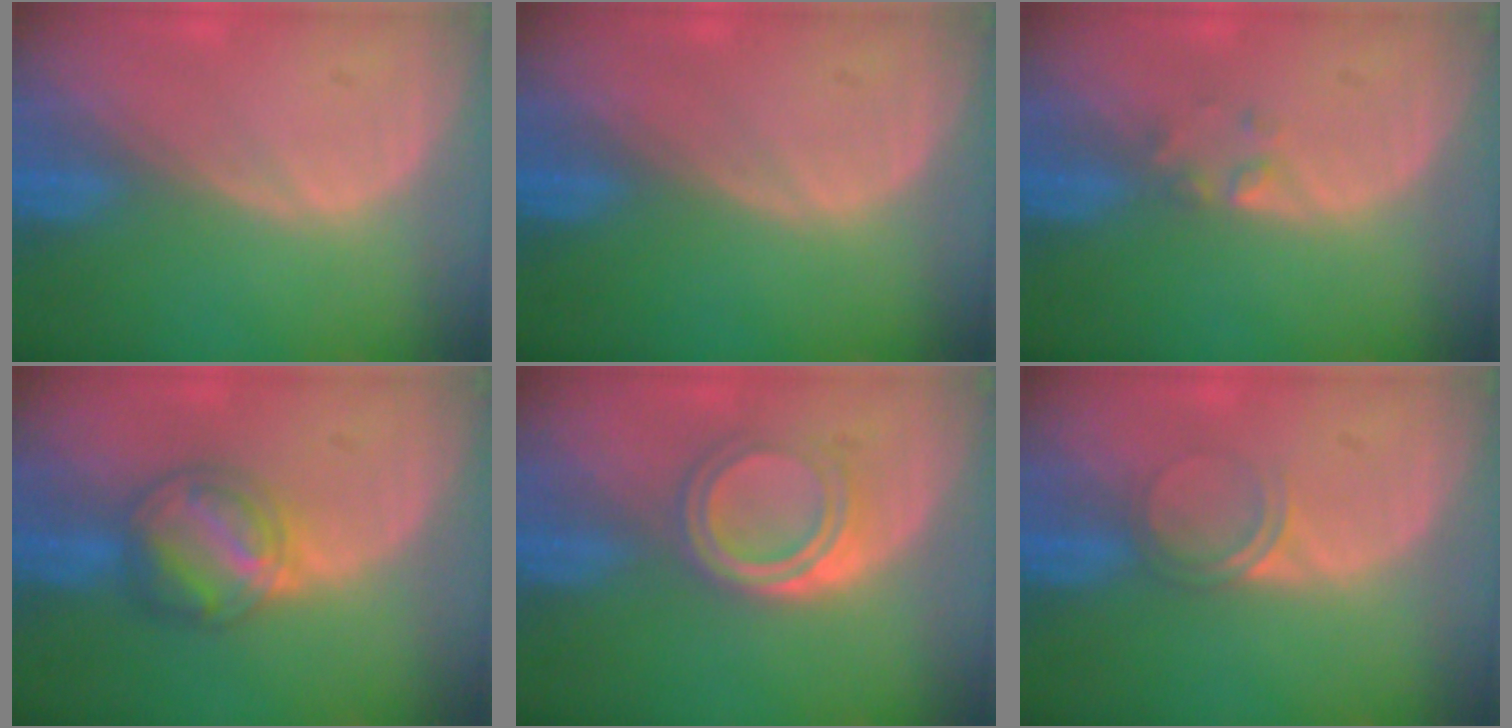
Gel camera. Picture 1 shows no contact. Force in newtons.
{"total": 0.0}
{"total": 1.4, "press": 1.3, "slide": 0.2}
{"total": 6.2, "press": 6.1, "slide": 1.3}
{"total": 5.1, "press": 4.5, "slide": 2.4}
{"total": 2.5, "press": 2.1, "slide": 1.2}